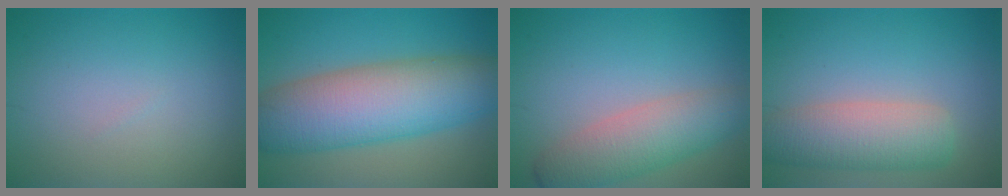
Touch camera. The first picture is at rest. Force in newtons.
{"total": 11.1, "press": 11.1, "slide": 0.6}
{"total": 5.2, "press": 5.2, "slide": 0.2}
{"total": 5.8, "press": 5.8, "slide": 0.3}